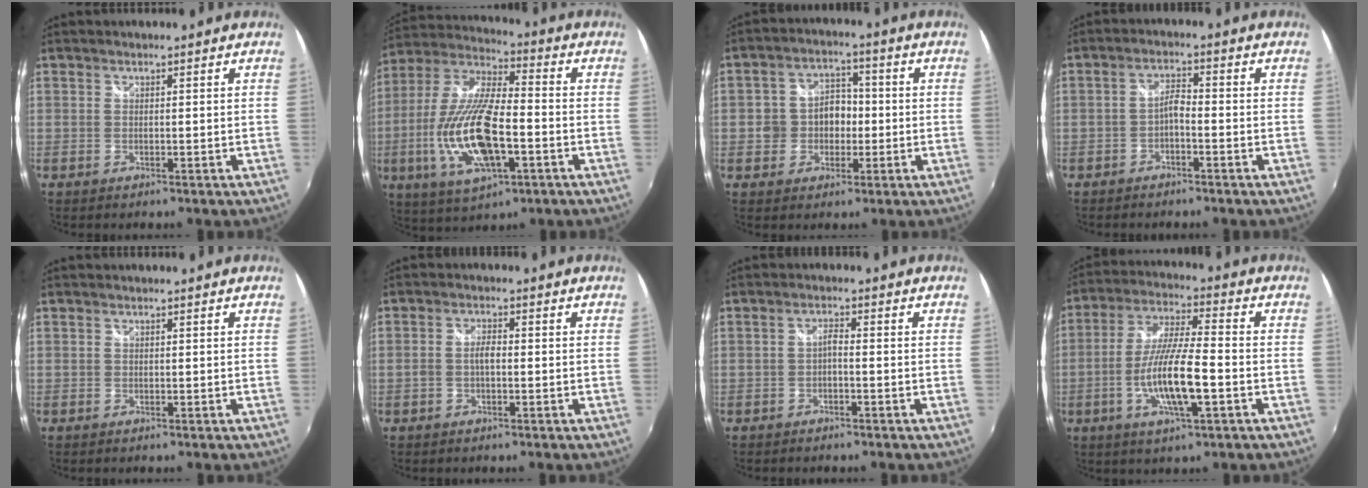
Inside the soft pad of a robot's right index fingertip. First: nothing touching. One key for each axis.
{"total": 18.8, "fx": -5.0, "fy": 6.7, "fz": 16.9, "tx": -0.350, "ty": -0.014, "tz": -0.090}
{"total": 6.9, "fx": -1.2, "fy": 6.1, "fz": 3.0, "tx": -0.062, "ty": 0.022, "tz": -0.016}
{"total": 2.7, "fx": -1.7, "fy": 0.8, "fz": 1.9, "tx": -0.041, "ty": 0.008, "tz": -0.031}
{"total": 0.0}
{"total": 2.6, "fx": -0.5, "fy": 1.2, "fz": 2.3, "tx": -0.046, "ty": 0.004, "tz": -0.010}
{"total": 1.6, "fx": -0.8, "fy": 0.4, "fz": 1.3, "tx": -0.026, "ty": 0.005, "tz": -0.017}
{"total": 12.5, "fx": -3.7, "fy": 2.0, "fz": 11.8, "tx": -0.234, "ty": -0.005, "tz": -0.069}